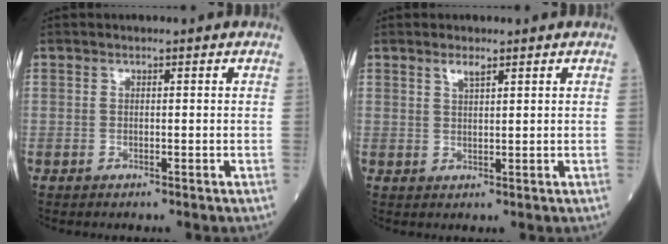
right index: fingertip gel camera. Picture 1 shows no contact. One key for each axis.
{"total": 1.7, "fx": 1.3, "fy": 0.2, "fz": 1.2, "tx": -0.025, "ty": 0.001, "tz": 0.025}